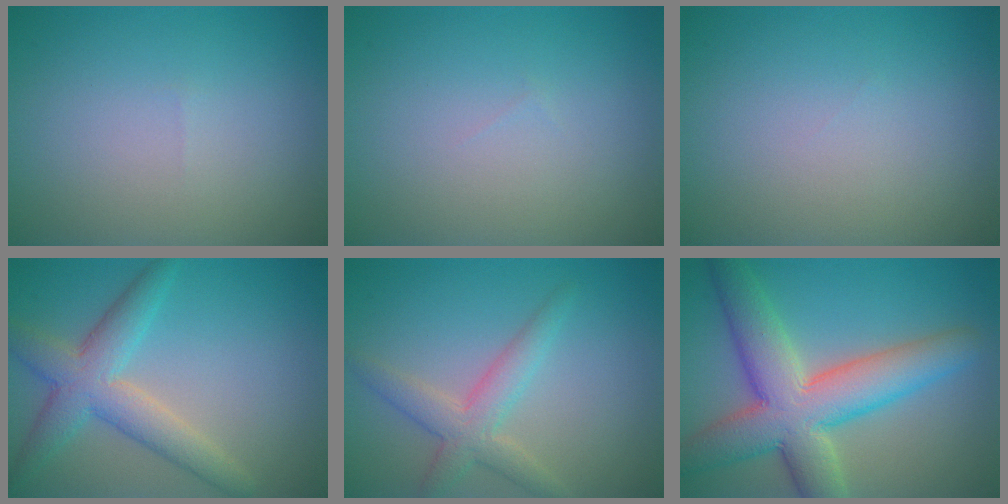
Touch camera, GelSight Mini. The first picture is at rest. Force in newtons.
{"total": 0.0}
{"total": 0.0}
{"total": 5.1, "press": 5.1, "slide": 0.3}
{"total": 3.3, "press": 3.3, "slide": 0.2}
{"total": 9.5, "press": 9.5, "slide": 0.7}